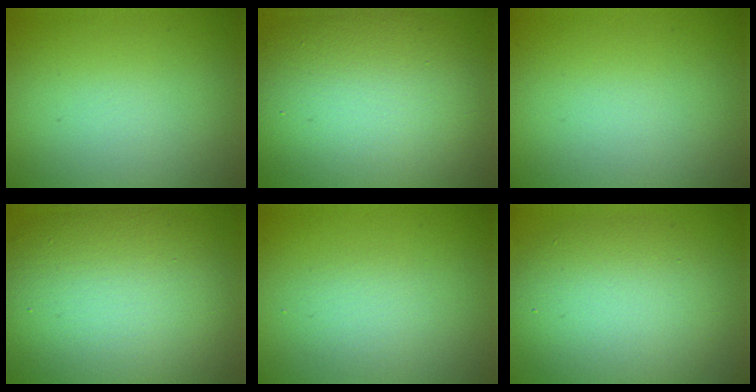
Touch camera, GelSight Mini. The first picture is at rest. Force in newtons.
{"total": 12.6, "press": 12.6, "slide": 1.5}
{"total": 0.0}
{"total": 12.4, "press": 12.3, "slide": 0.7}
{"total": 1.7, "press": 1.7, "slide": 0.1}
{"total": 7.3, "press": 7.3, "slide": 0.3}